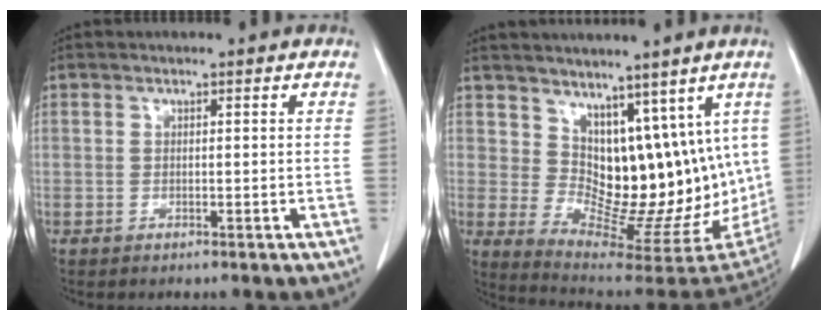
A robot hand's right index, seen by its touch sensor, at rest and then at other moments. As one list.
[{"total": 14.3, "force": [5.9, 8.3, 10.0], "torque": [-0.123, -0.006, 0.116]}]